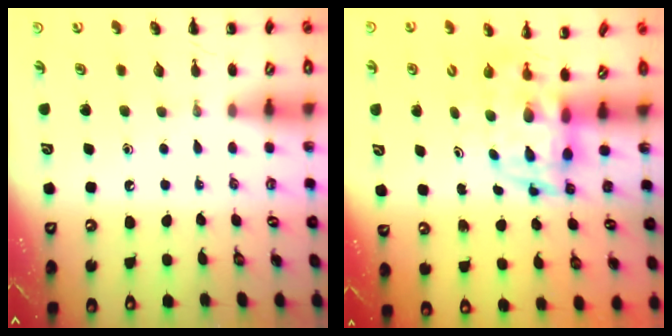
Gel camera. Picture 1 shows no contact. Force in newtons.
{"total": 5.7, "press": 5.7, "slide": 1.1}